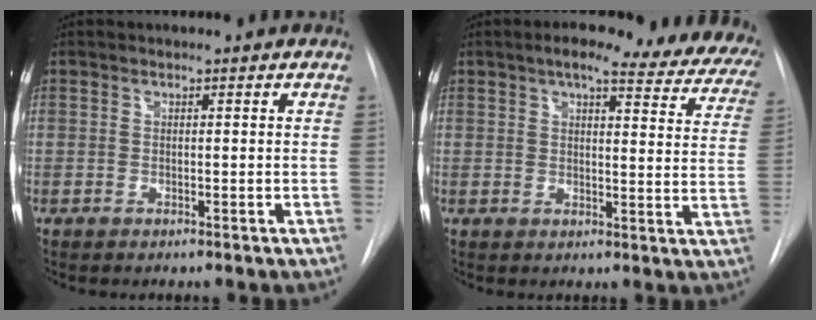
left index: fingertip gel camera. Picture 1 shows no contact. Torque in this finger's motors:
{"motor_torque": [0.92, -1.22, -0.06, 0.05]}